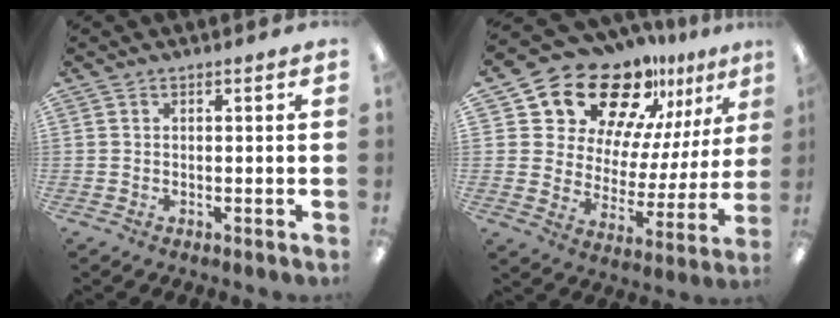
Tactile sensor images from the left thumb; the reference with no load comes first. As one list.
[{"total": 19.4, "force": [15.6, 9.1, 7.0], "torque": [-0.129, -0.119, 0.275]}]